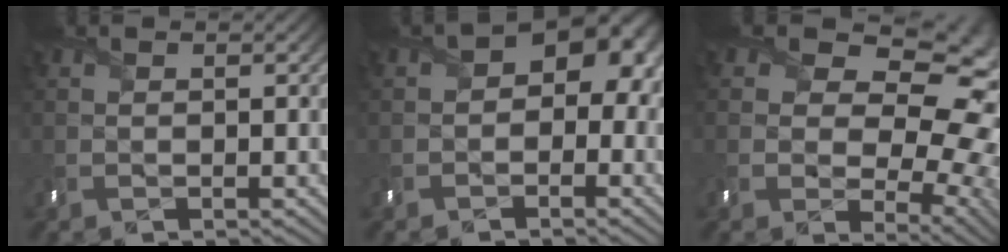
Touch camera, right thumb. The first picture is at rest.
{"total": 7.6, "force": [0.0, 5.2, 5.6], "torque": [-0.066, 0.008, -0.015]}
{"total": 16.1, "force": [4.1, 10.6, 11.4], "torque": [-0.147, 0.006, 0.087]}